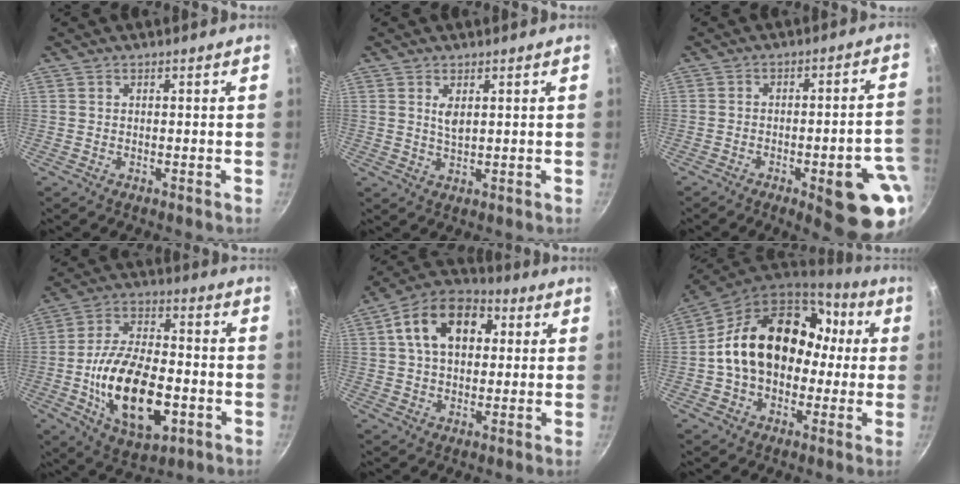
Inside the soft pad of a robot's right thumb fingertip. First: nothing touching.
{"total": 2.8, "force": [1.1, 1.3, 2.3], "torque": [-0.041, -0.008, 0.022]}
{"total": 15.9, "force": [-6.2, 4.3, 14.0], "torque": [-0.131, 0.036, -0.075]}
{"total": 20.7, "force": [-5.0, 10.9, 16.9], "torque": [-0.286, 0.020, -0.083]}
{"total": 15.1, "force": [3.9, 10.2, 10.5], "torque": [-0.147, 0.020, 0.047]}
{"total": 22.3, "force": [1.8, 16.2, 15.2], "torque": [-0.228, 0.055, 0.031]}